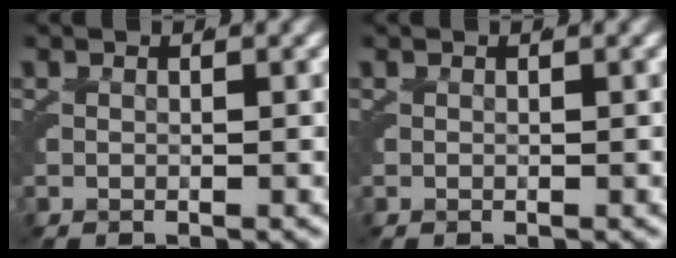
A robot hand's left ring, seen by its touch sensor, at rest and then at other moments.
{"total": 0.0}